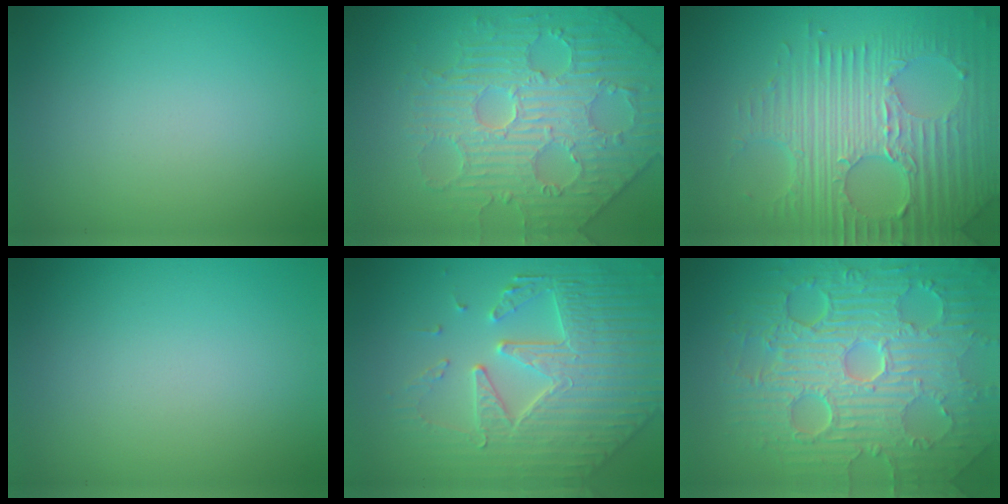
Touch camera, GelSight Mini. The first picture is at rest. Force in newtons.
{"total": 5.3, "press": 5.2, "slide": 1.2}
{"total": 7.8, "press": 5.5, "slide": 5.6}
{"total": 0.0}
{"total": 7.7, "press": 6.0, "slide": 4.8}
{"total": 11.3, "press": 7.4, "slide": 8.6}